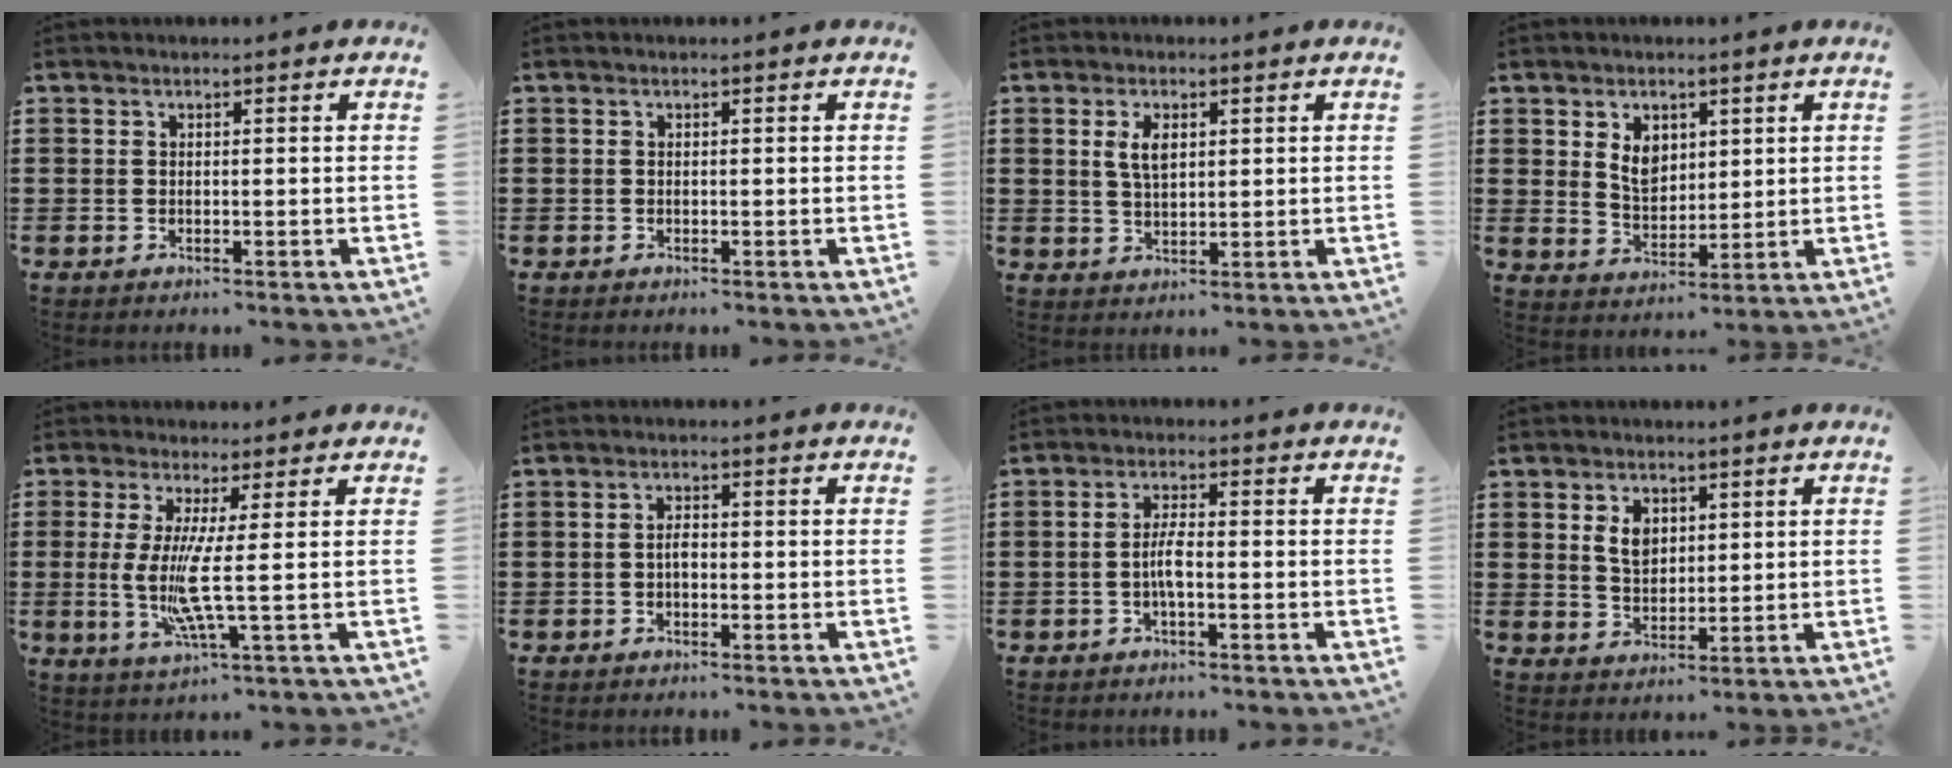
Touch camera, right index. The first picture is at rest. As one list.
[{"total": 0.0}, {"total": 3.7, "force": [1.2, 1.7, 3.1], "torque": [-0.066, 0.008, 0.019]}, {"total": 4.8, "force": [1.7, 3.4, 2.9], "torque": [-0.060, 0.007, 0.029]}, {"total": 7.2, "force": [0.2, -0.5, 7.1], "torque": [-0.154, -0.028, -0.005]}, {"total": 1.7, "force": [-0.3, 0.8, 1.5], "torque": [-0.029, 0.003, -0.007]}, {"total": 3.5, "force": [-0.8, 0.8, 3.3], "torque": [-0.074, -0.002, -0.021]}, {"total": 4.2, "force": [1.4, 2.8, 2.8], "torque": [-0.064, 0.011, 0.025]}]